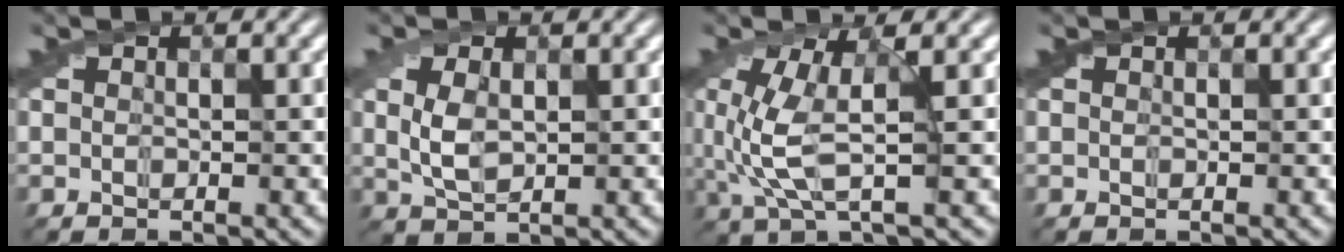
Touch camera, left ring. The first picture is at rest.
{"total": 3.3, "force": [0.7, 1.8, 2.6], "torque": [-0.068, -0.001, 0.021]}
{"total": 4.7, "force": [0.2, 1.1, 4.5], "torque": [-0.127, -0.007, 0.007]}
{"total": 0.0}